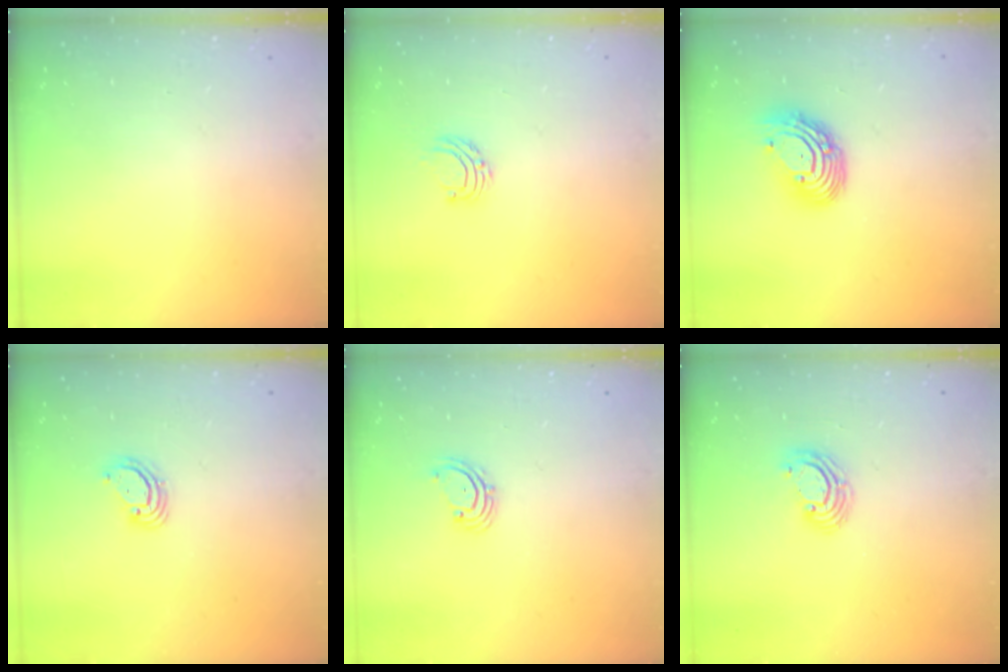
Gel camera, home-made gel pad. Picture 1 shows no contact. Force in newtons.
{"total": 5.2, "press": 5.1, "slide": 0.5}
{"total": 10.8, "press": 10.8, "slide": 1.0}
{"total": 3.2, "press": 3.2, "slide": 0.2}
{"total": 2.0, "press": 2.0, "slide": 0.4}
{"total": 4.5, "press": 4.5, "slide": 0.3}